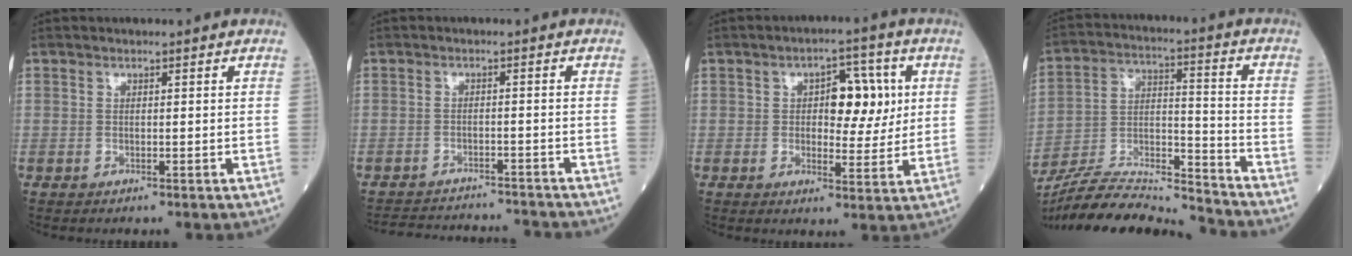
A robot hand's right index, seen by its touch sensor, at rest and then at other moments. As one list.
[{"total": 11.2, "force": [-10.9, 1.2, 2.2], "torque": [-0.040, 0.008, -0.149]}, {"total": 7.5, "force": [1.6, 3.7, 6.4], "torque": [-0.081, 0.012, 0.024]}, {"total": 17.8, "force": [-17.1, 0.1, 5.1], "torque": [-0.096, 0.012, -0.293]}]